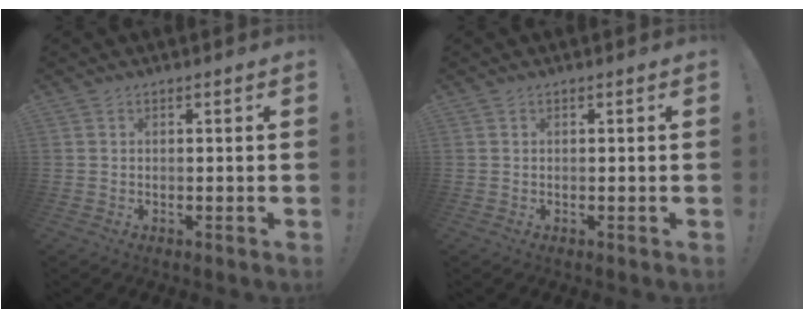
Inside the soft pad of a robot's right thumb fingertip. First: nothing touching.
{"total": 0.0}